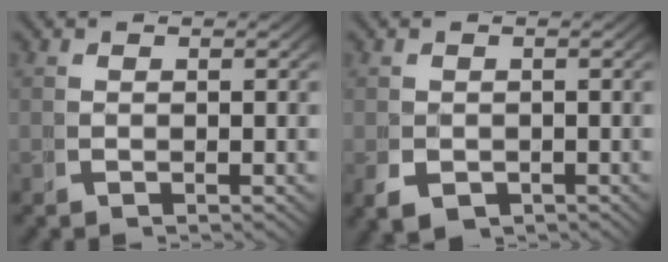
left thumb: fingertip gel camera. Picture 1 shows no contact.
{"total": 2.8, "force": [-0.9, 2.2, 1.5], "torque": [-0.034, -0.018, -0.006]}